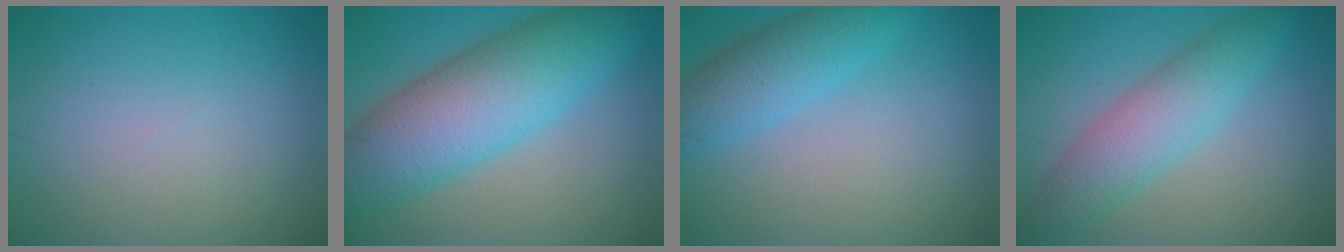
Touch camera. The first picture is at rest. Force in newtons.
{"total": 10.3, "press": 10.3, "slide": 0.2}
{"total": 4.4, "press": 4.4, "slide": 0.2}
{"total": 5.0, "press": 5.0, "slide": 0.0}